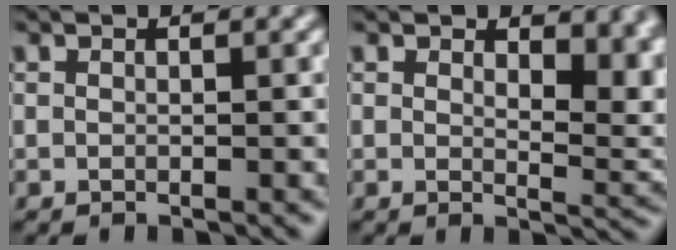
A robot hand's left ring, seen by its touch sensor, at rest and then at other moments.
{"total": 5.1, "force": [2.4, 2.5, 3.7], "torque": [-0.038, -0.009, 0.038]}